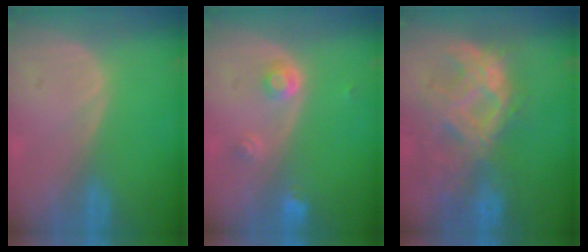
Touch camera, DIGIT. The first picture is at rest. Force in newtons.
{"total": 3.0, "press": 2.8, "slide": 1.2}
{"total": 10.5, "press": 9.2, "slide": 5.0}